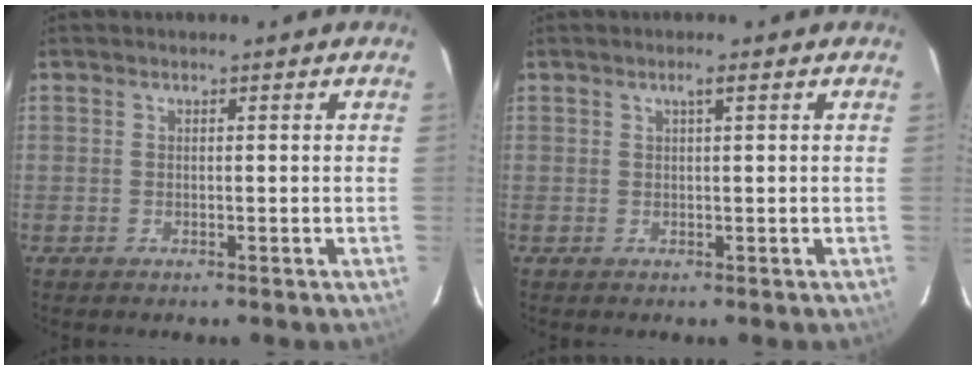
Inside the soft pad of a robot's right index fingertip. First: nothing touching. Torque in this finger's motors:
{"motor_torque": [-0.01, 0.02, 0.01, 0.04]}